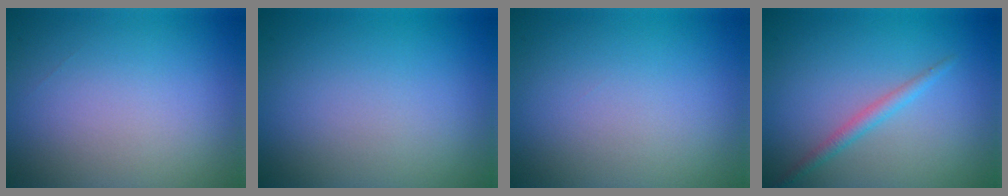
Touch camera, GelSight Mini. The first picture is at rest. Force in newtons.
{"total": 0.0}
{"total": 0.0}
{"total": 1.5, "press": 1.5, "slide": 0.0}